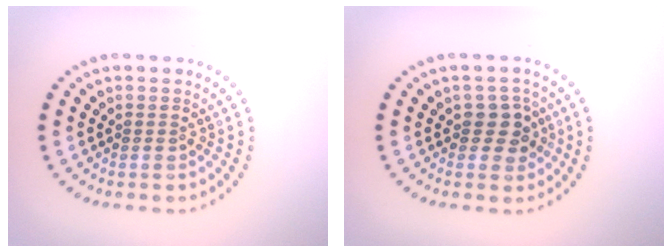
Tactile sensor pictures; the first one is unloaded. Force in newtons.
{"total": 2.3, "press": 2.1, "slide": 0.9}